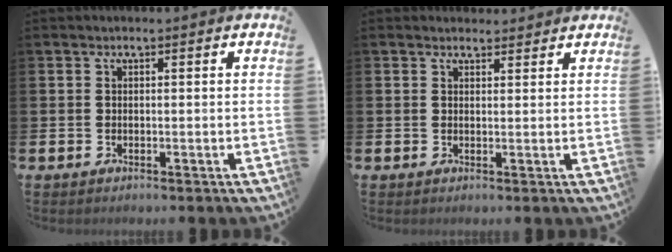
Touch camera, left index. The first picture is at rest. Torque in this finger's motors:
{"motor_torque": [0.68, -0.99, 0.02, 0.01]}